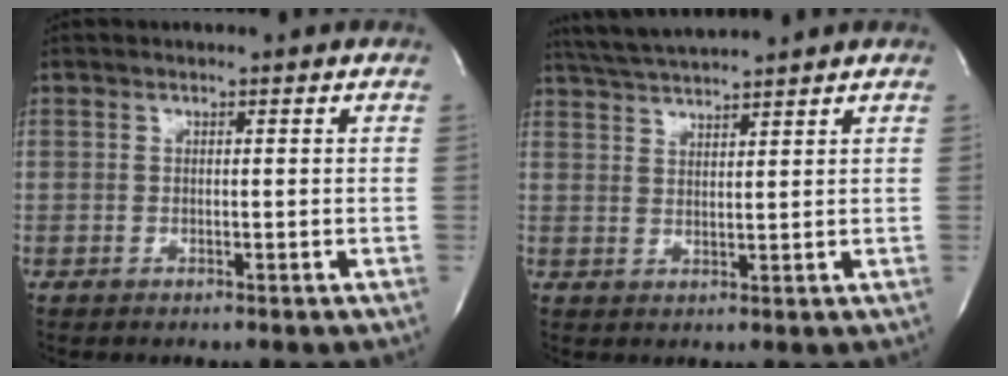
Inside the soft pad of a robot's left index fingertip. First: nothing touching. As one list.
[{"total": 6.7, "force": [6.2, -1.2, 2.1], "torque": [-0.047, 0.017, 0.114]}]